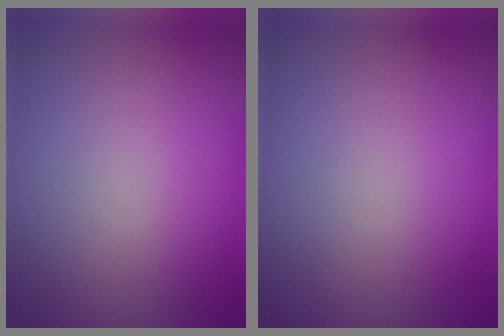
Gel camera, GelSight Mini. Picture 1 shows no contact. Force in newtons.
{"total": 0.0}